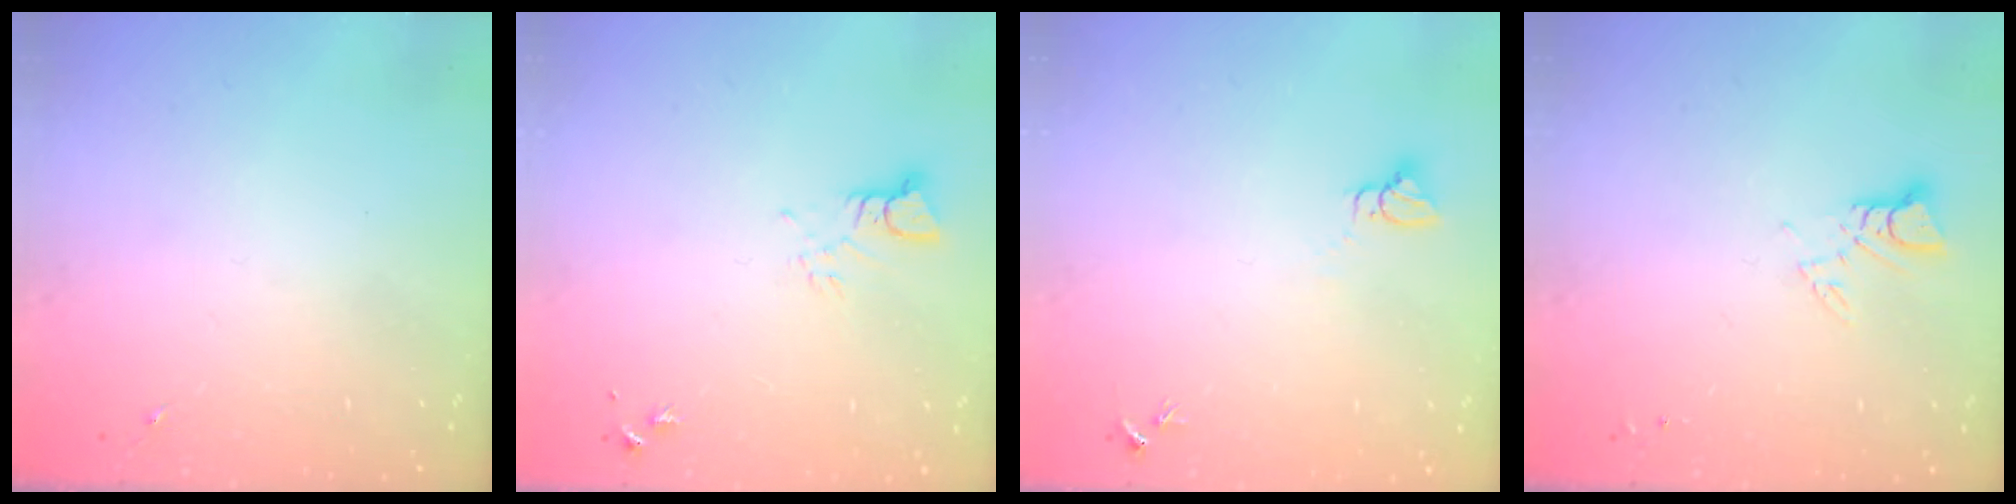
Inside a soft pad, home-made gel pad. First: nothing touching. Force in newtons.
{"total": 3.2, "press": 3.2, "slide": 0.2}
{"total": 2.7, "press": 2.7, "slide": 0.1}
{"total": 3.7, "press": 3.7, "slide": 0.4}